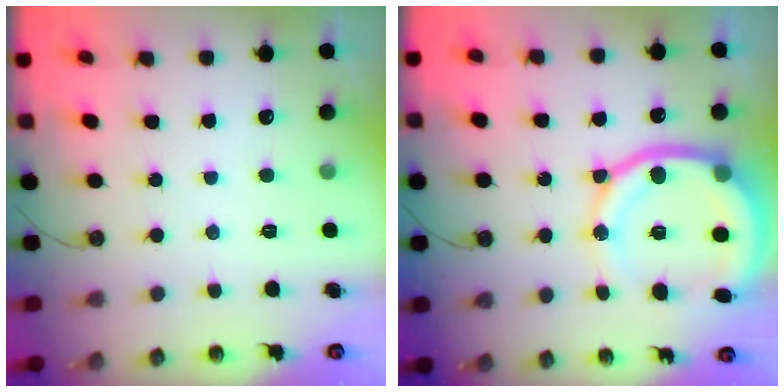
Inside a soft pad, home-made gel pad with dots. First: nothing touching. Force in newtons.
{"total": 17.5, "press": 17.4, "slide": 2.1}